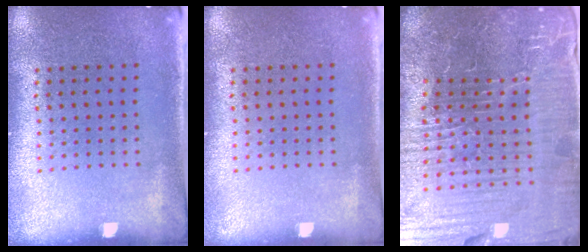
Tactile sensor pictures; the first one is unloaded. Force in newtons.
{"total": 0.0}
{"total": 7.1, "press": 6.4, "slide": 3.1}